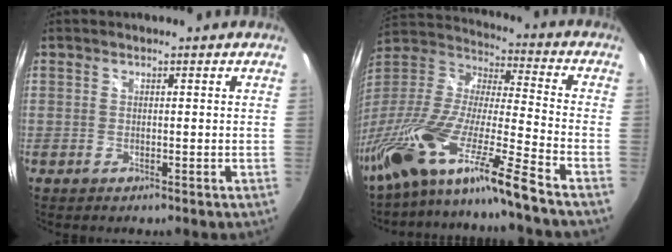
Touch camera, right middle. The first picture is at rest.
{"total": 22.5, "force": [-16.5, -0.7, 15.2], "torque": [-0.260, -0.061, -0.302]}